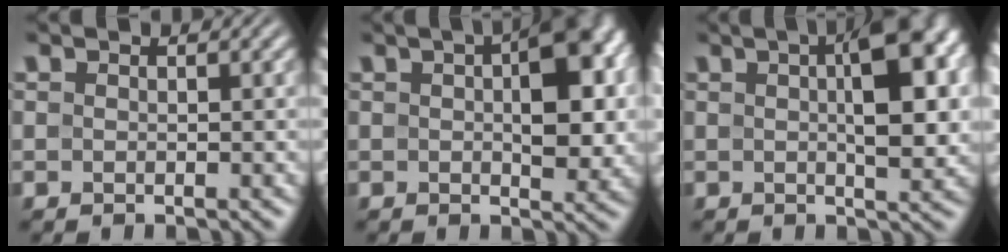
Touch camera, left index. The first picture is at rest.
{"total": 7.2, "force": [1.1, 3.5, 6.2], "torque": [-0.079, 0.010, 0.015]}
{"total": 7.6, "force": [1.7, 2.7, 6.9], "torque": [-0.093, 0.011, 0.024]}